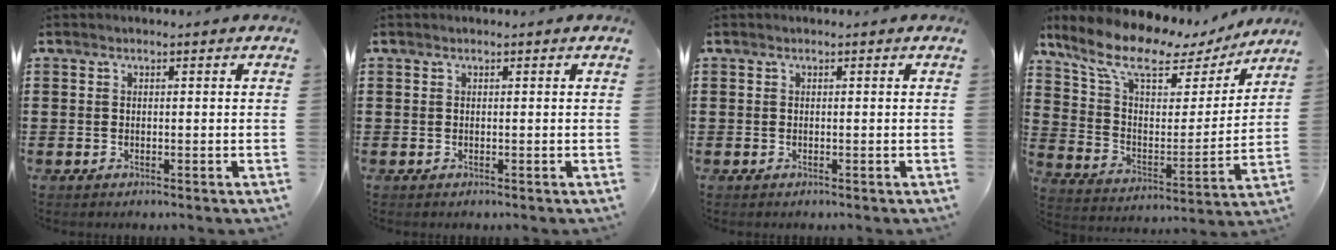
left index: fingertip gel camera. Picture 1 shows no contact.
{"total": 0.0}
{"total": 0.0}
{"total": 9.9, "force": [7.5, 3.6, 5.4], "torque": [-0.133, -0.044, 0.125]}